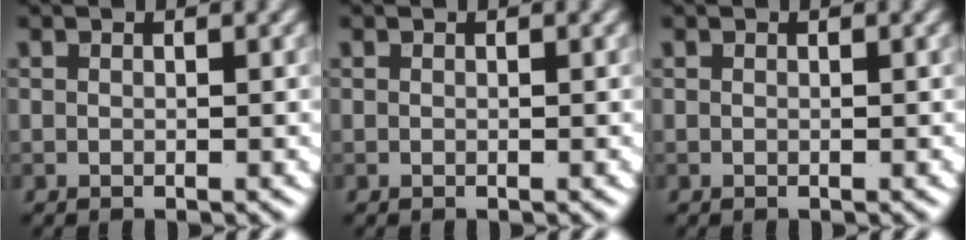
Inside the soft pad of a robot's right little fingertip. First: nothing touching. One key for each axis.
{"total": 0.0}
{"total": 0.0}